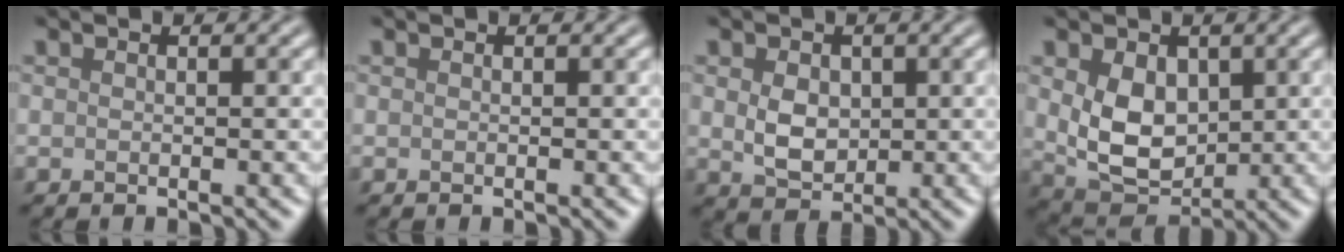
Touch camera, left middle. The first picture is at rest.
{"total": 0.0}
{"total": 3.1, "force": [0.4, 2.3, 2.1], "torque": [-0.041, -0.004, 0.008]}
{"total": 5.7, "force": [0.9, 4.1, 3.9], "torque": [-0.081, -0.010, 0.026]}